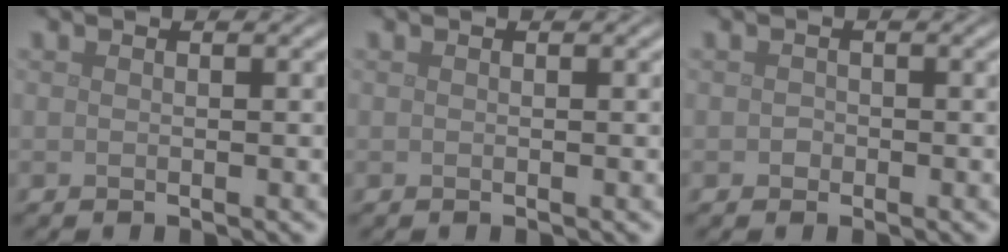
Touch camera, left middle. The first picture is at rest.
{"total": 0.0}
{"total": 0.5, "force": [-0.1, 0.5, 0.1], "torque": [0.000, -0.003, -0.004]}